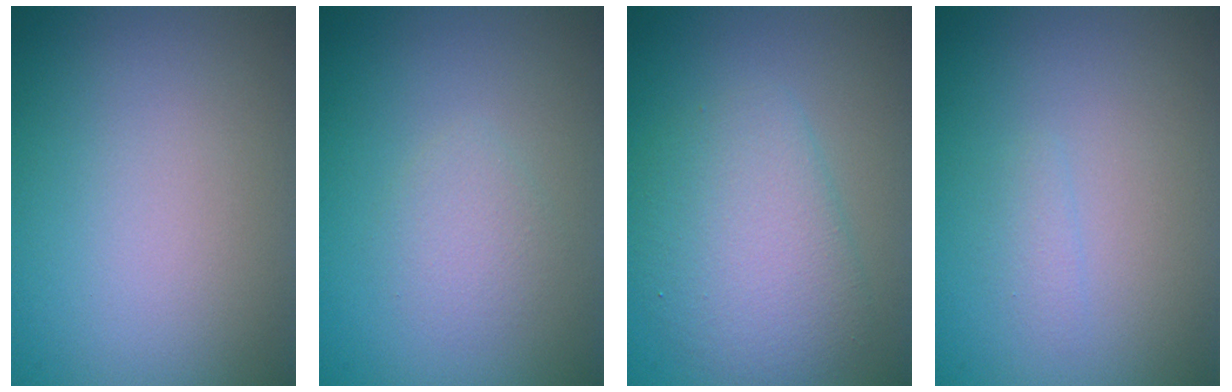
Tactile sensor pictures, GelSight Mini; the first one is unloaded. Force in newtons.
{"total": 1.4, "press": 1.4, "slide": 0.0}
{"total": 4.5, "press": 4.5, "slide": 0.1}
{"total": 0.7, "press": 0.7, "slide": 0.0}